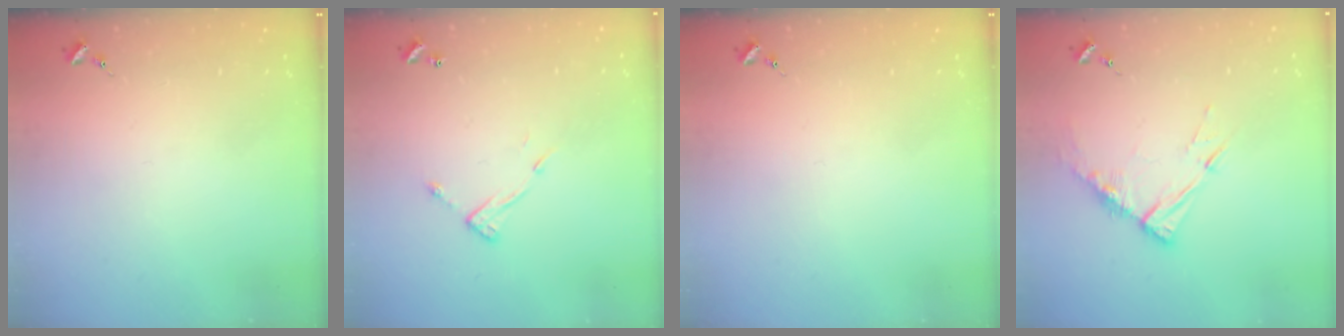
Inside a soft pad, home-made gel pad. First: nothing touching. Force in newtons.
{"total": 7.9, "press": 7.9, "slide": 0.3}
{"total": 0.0}
{"total": 10.5, "press": 10.4, "slide": 1.0}